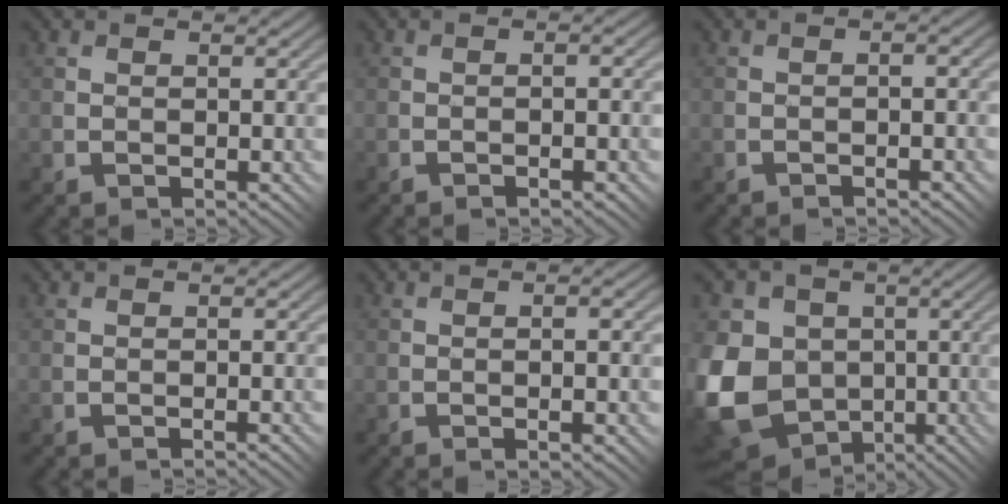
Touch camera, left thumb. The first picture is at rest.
{"total": 3.0, "force": [-1.4, 0.7, 2.6], "torque": [-0.031, 0.007, -0.016]}
{"total": 1.6, "force": [-1.1, 0.3, 1.1], "torque": [-0.018, 0.008, -0.019]}
{"total": 0.7, "force": [-0.6, -0.4, -0.1], "torque": [0.002, 0.007, -0.015]}
{"total": 4.6, "force": [-1.6, 0.8, 4.2], "torque": [-0.054, 0.003, -0.015]}
{"total": 14.6, "force": [-2.7, 12.3, 7.4], "torque": [-0.210, -0.019, -0.080]}